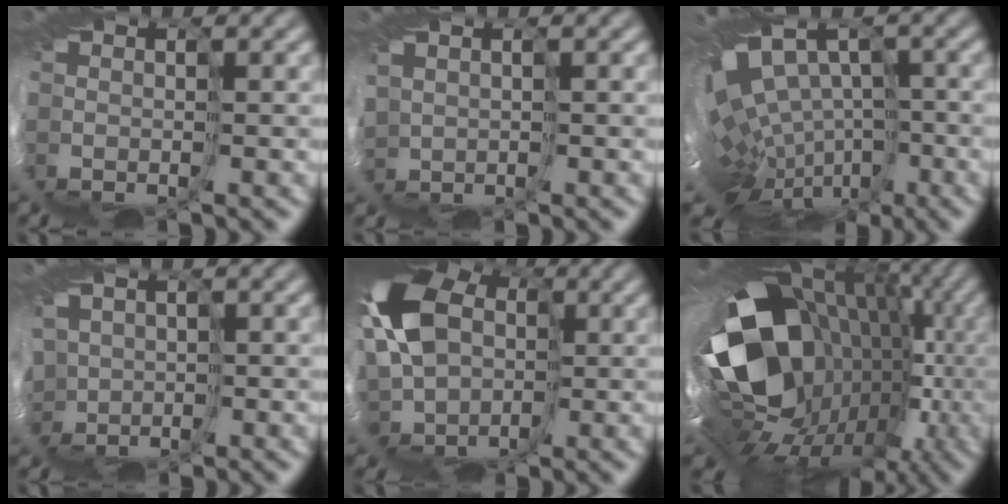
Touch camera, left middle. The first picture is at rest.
{"total": 2.4, "force": [1.3, 1.9, -0.4], "torque": [-0.014, -0.006, 0.028]}
{"total": 11.5, "force": [-1.9, 7.3, 8.6], "torque": [-0.141, 0.016, 0.001]}
{"total": 3.9, "force": [1.1, 3.4, 1.6], "torque": [-0.063, -0.017, 0.017]}
{"total": 10.3, "force": [2.1, 7.5, 6.6], "torque": [-0.133, 0.000, 0.016]}
{"total": 17.1, "force": [1.2, 12.5, 11.6], "torque": [-0.192, -0.024, 0.001]}